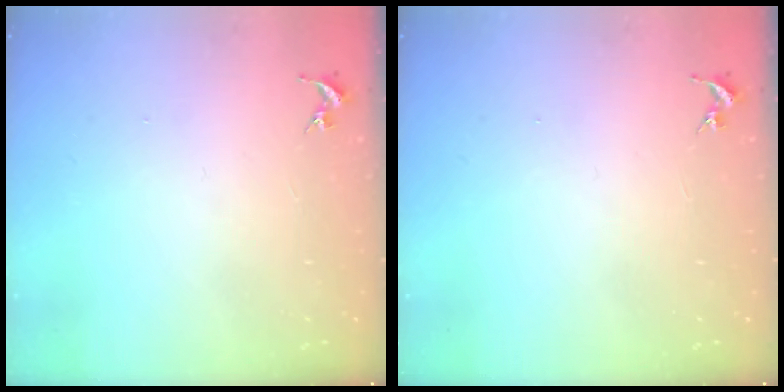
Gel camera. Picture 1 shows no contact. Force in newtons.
{"total": 0.0}